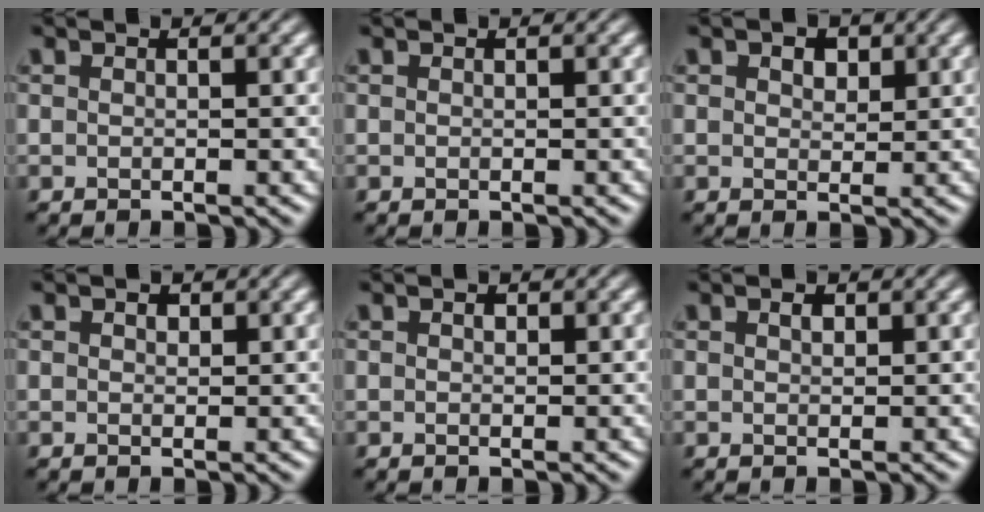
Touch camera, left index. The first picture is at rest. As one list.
[{"total": 0.0}, {"total": 2.2, "force": [1.2, 1.4, 1.2], "torque": [-0.016, -0.001, 0.018]}, {"total": 0.8, "force": [0.4, 0.6, 0.5], "torque": [-0.007, -0.001, 0.006]}, {"total": 0.7, "force": [0.2, 0.4, 0.4], "torque": [-0.006, -0.001, 0.001]}, {"total": 0.9, "force": [0.4, 0.5, 0.6], "torque": [-0.012, 0.001, 0.007]}]